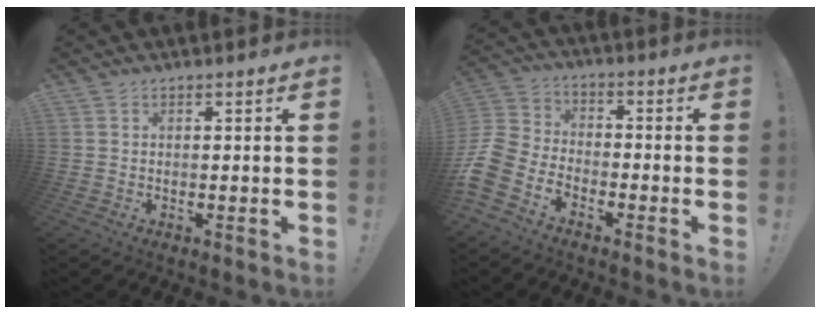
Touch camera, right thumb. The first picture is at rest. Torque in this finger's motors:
{"motor_torque": [1.48, 0.93, -0.06, -0.34, 0.02]}